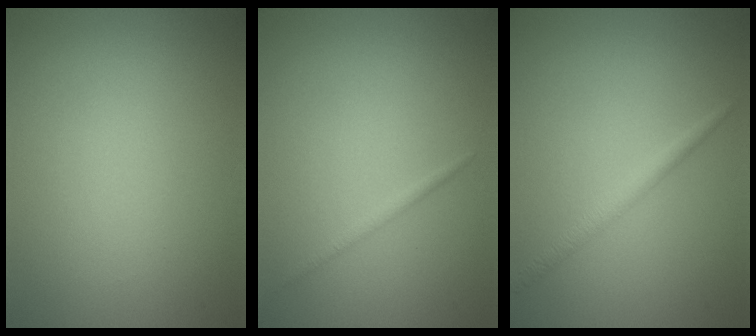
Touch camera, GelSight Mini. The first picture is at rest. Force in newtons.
{"total": 0.7, "press": 0.7, "slide": 0.0}
{"total": 1.5, "press": 1.5, "slide": 0.0}